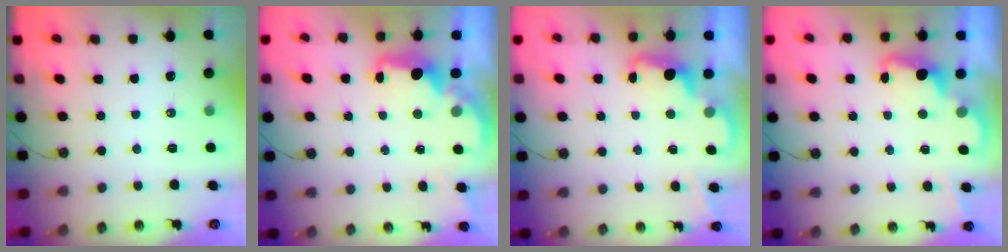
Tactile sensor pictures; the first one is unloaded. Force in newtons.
{"total": 2.4, "press": 2.2, "slide": 0.7}
{"total": 2.4, "press": 2.4, "slide": 0.5}
{"total": 2.5, "press": 2.4, "slide": 0.5}